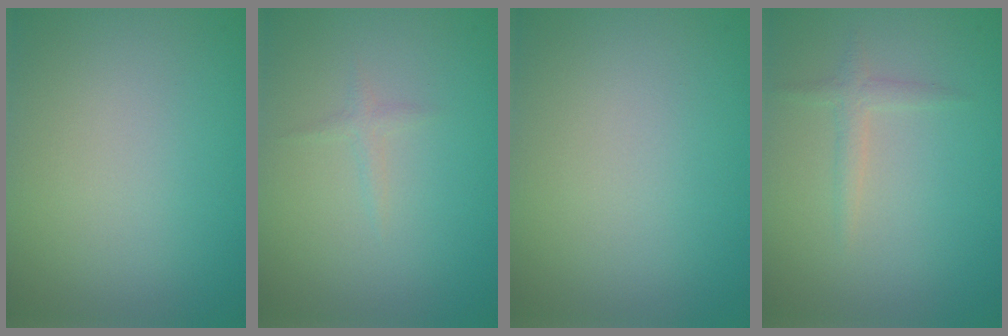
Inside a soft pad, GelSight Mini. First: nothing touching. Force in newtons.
{"total": 0.8, "press": 0.8, "slide": 0.1}
{"total": 0.0}
{"total": 1.3, "press": 1.3, "slide": 0.1}